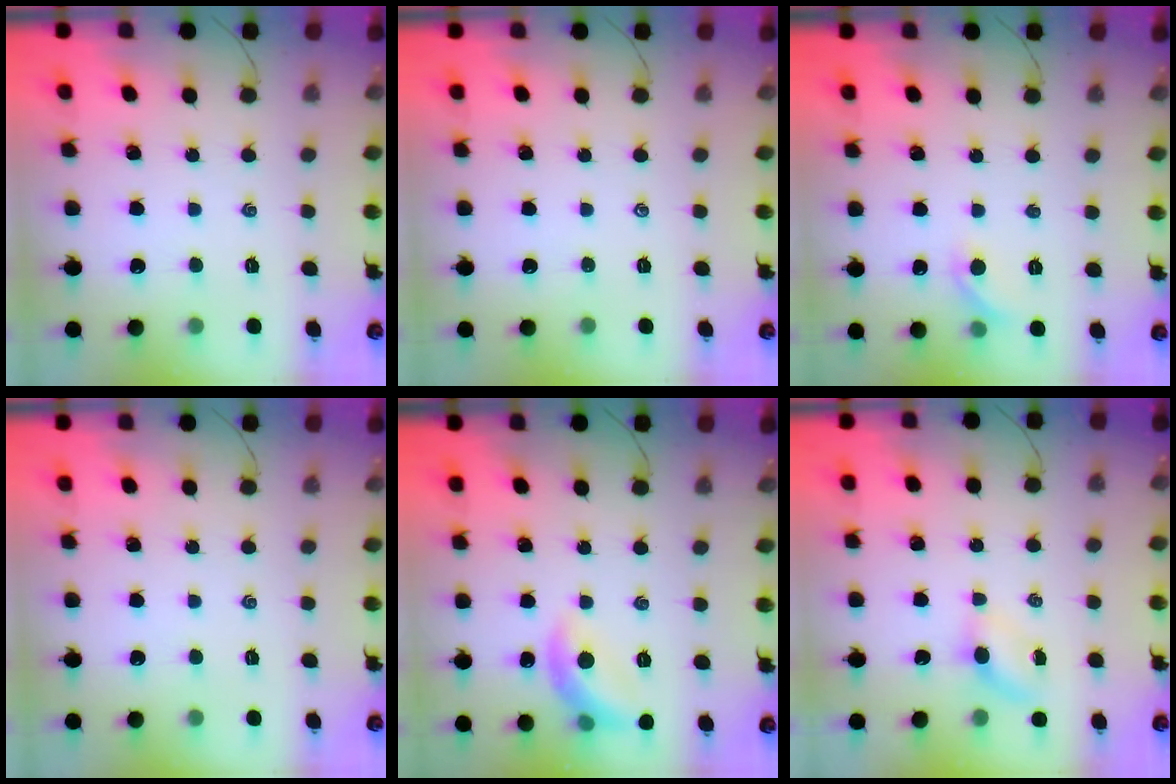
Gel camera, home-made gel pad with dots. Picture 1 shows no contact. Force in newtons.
{"total": 0.0}
{"total": 5.9, "press": 5.6, "slide": 1.6}
{"total": 0.0}
{"total": 10.1, "press": 10.1, "slide": 0.2}
{"total": 3.8, "press": 3.6, "slide": 1.3}